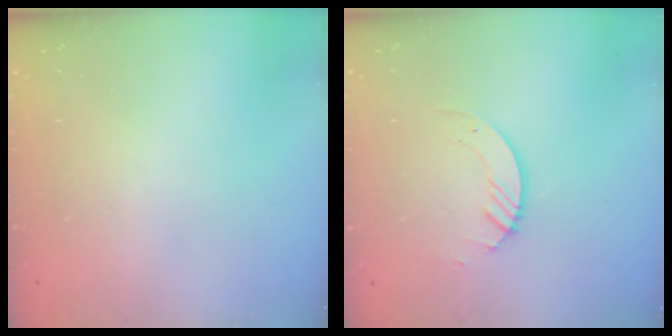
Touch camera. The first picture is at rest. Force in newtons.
{"total": 2.9, "press": 2.9, "slide": 0.3}